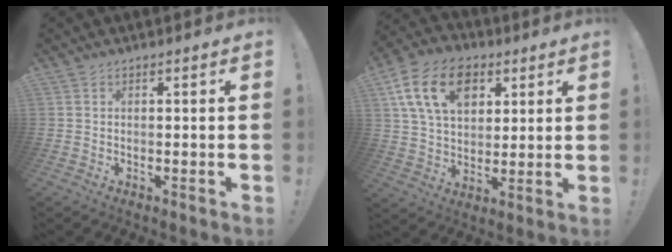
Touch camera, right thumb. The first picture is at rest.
{"total": 17.9, "force": [7.3, 12.2, 10.9], "torque": [-0.178, -0.021, 0.135]}